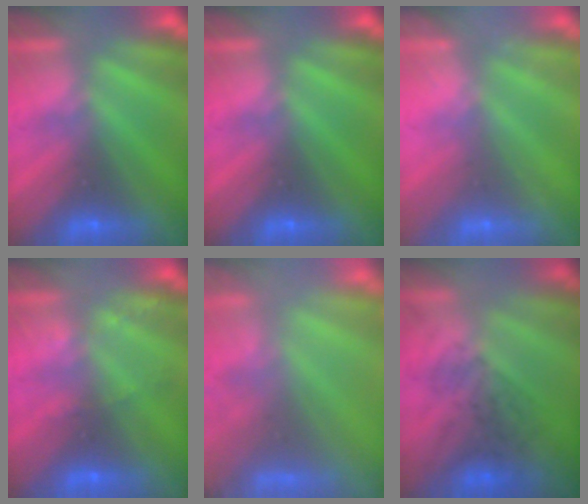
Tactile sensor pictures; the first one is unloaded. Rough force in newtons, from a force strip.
{"total": 0.0}
{"total": 2.4}
{"total": 2.2}
{"total": 7.4}
{"total": 3.7}